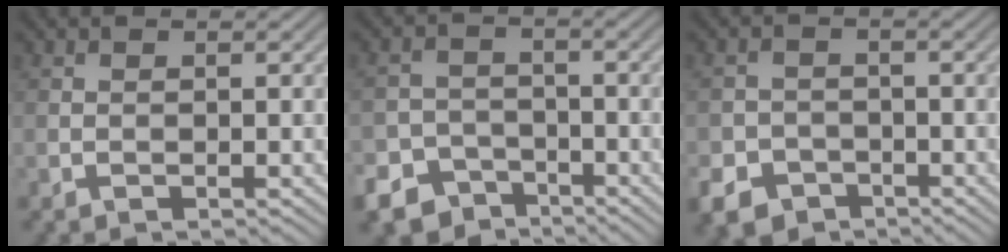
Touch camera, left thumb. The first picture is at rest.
{"total": 7.7, "force": [-5.5, 5.1, 1.6], "torque": [-0.028, -0.016, -0.098]}
{"total": 5.7, "force": [-3.5, 4.1, 1.6], "torque": [-0.029, -0.007, -0.071]}